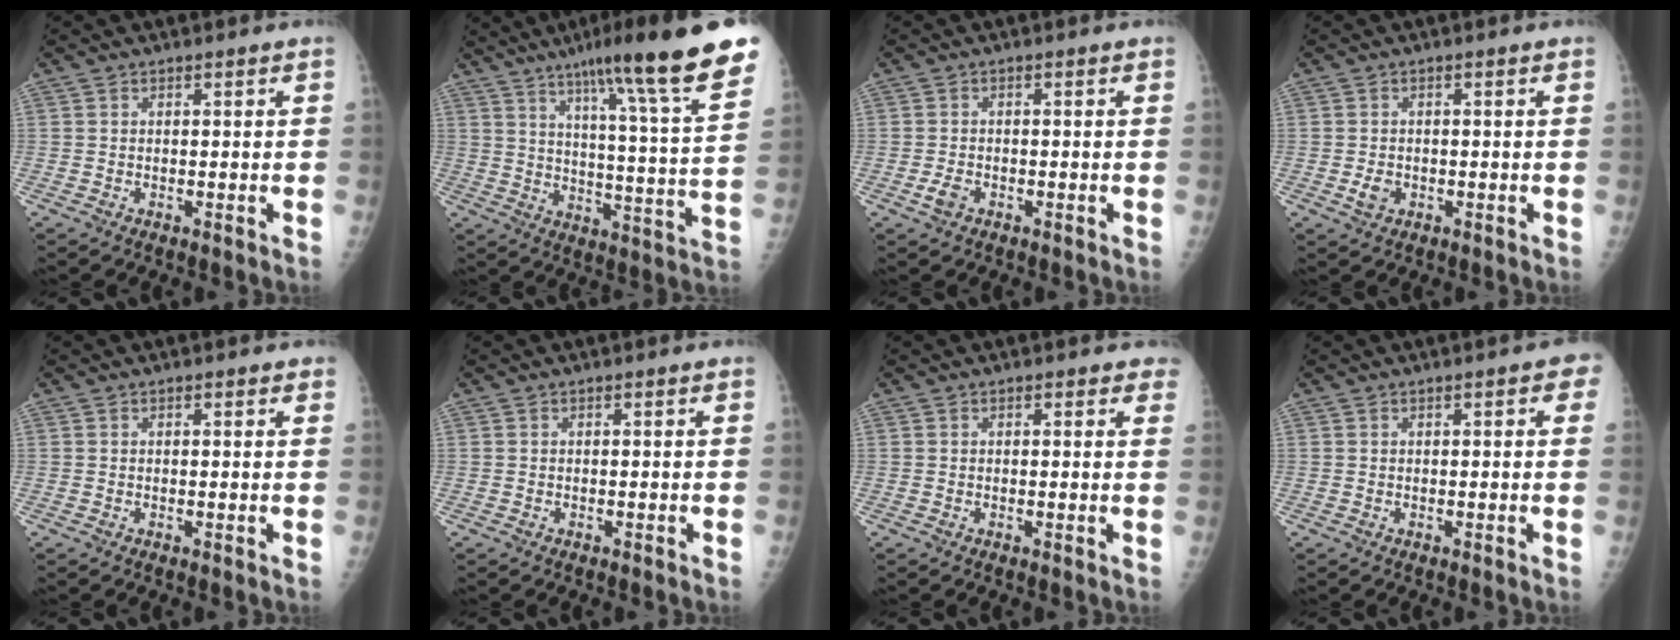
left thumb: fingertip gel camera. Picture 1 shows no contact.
{"total": 23.1, "force": [16.2, 1.9, 16.3], "torque": [-0.222, -0.064, 0.228]}
{"total": 2.0, "force": [-1.1, 1.3, 1.1], "torque": [-0.023, 0.000, -0.020]}
{"total": 2.2, "force": [-0.7, 1.7, 1.1], "torque": [-0.015, 0.000, -0.009]}
{"total": 0.9, "force": [0.7, 0.4, 0.5], "torque": [-0.001, -0.002, 0.005]}
{"total": 0.0}
{"total": 2.4, "force": [1.9, 1.2, 0.9], "torque": [0.021, -0.004, 0.009]}
{"total": 3.0, "force": [1.2, 1.1, 2.6], "torque": [-0.015, 0.001, 0.007]}